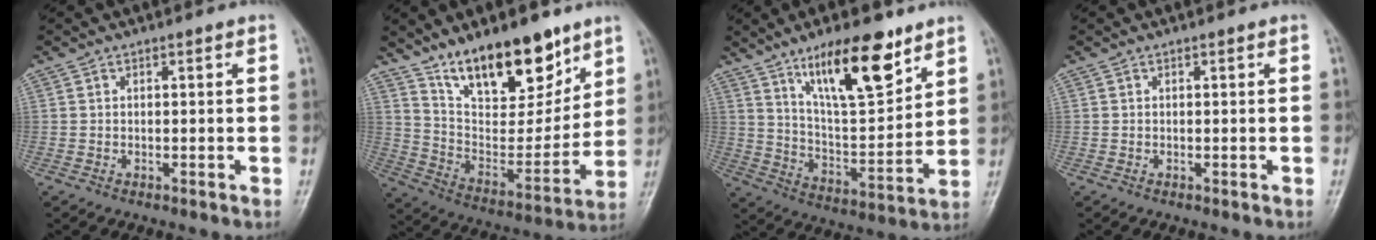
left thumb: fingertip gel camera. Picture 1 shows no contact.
{"total": 19.7, "force": [13.6, 8.2, 11.6], "torque": [-0.131, -0.080, 0.241]}
{"total": 16.9, "force": [10.6, 5.4, 12.0], "torque": [-0.166, -0.061, 0.190]}
{"total": 0.0}